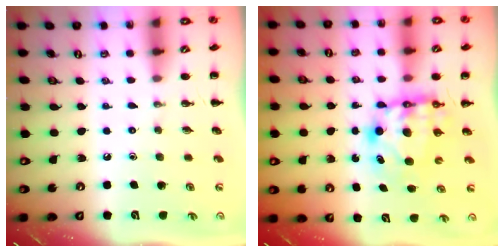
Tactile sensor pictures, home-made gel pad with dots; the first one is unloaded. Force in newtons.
{"total": 7.5, "press": 7.4, "slide": 1.4}